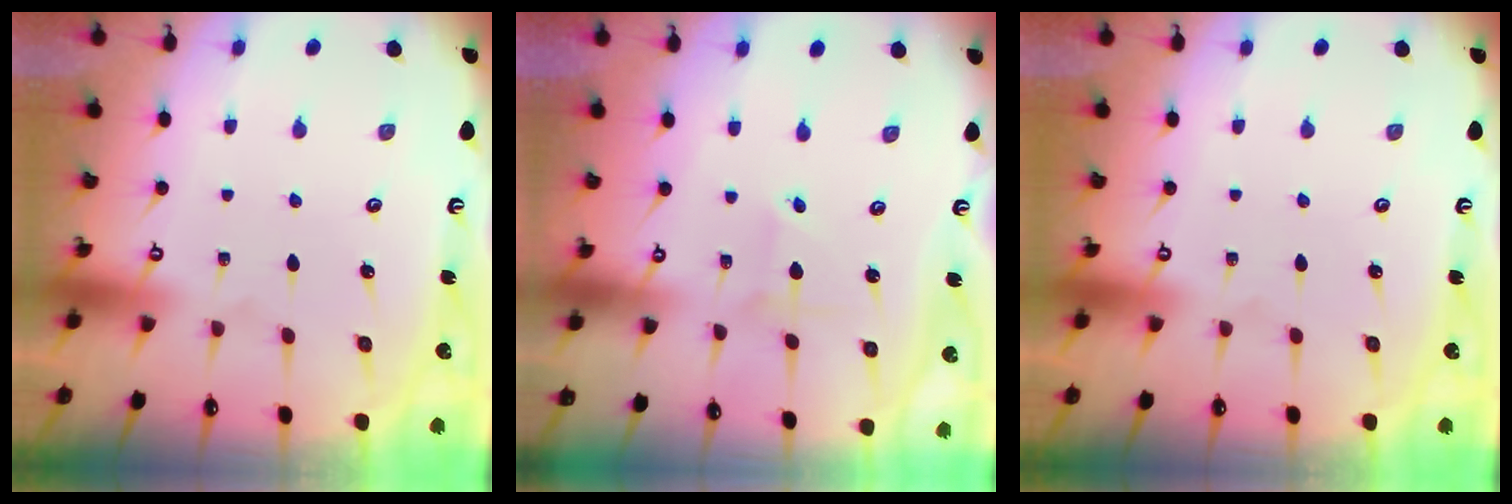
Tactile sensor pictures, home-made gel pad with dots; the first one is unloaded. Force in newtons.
{"total": 1.5, "press": 1.5, "slide": 0.1}
{"total": 0.0}